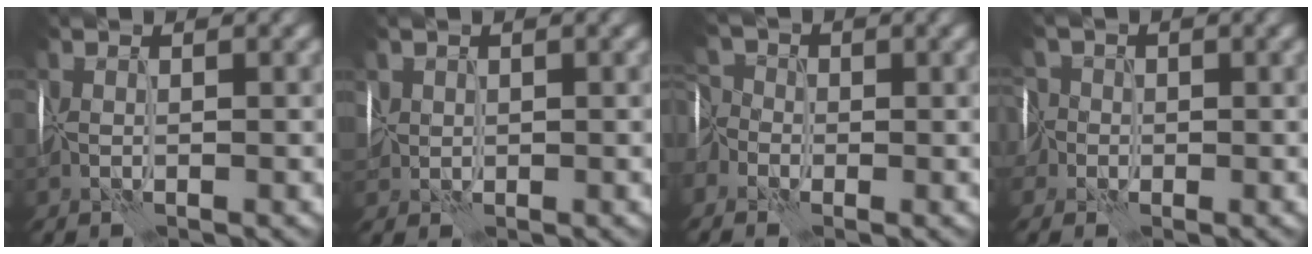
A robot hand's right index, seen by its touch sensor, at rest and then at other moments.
{"total": 1.2, "force": [0.4, 1.1, 0.3], "torque": [-0.014, 0.002, 0.008]}
{"total": 5.9, "force": [-2.2, 4.3, 3.3], "torque": [-0.080, 0.009, -0.054]}
{"total": 5.8, "force": [-0.1, 4.8, 3.2], "torque": [-0.059, 0.028, -0.044]}